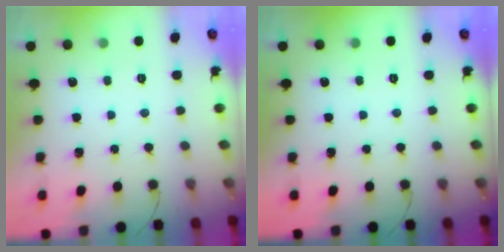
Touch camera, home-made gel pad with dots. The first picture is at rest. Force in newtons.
{"total": 0.0}